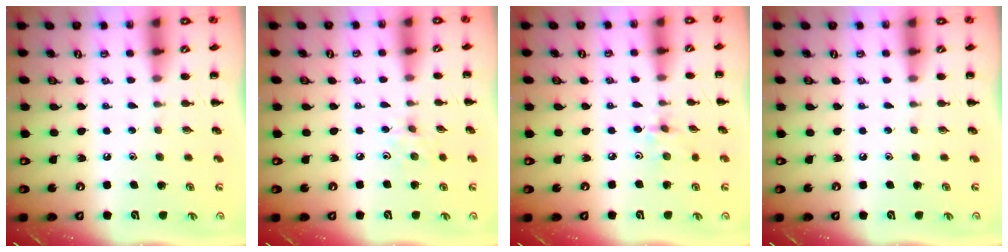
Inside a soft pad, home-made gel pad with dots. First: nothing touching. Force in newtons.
{"total": 4.0, "press": 3.8, "slide": 1.3}
{"total": 2.7, "press": 2.5, "slide": 0.8}
{"total": 0.0}